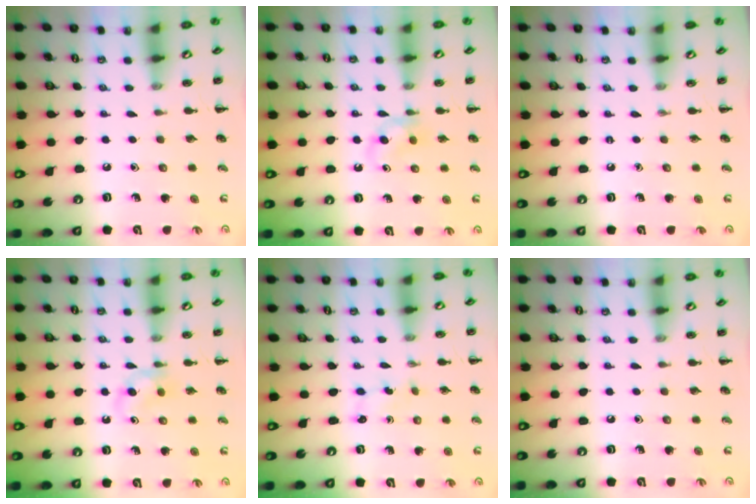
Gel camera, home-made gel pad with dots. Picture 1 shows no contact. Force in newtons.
{"total": 2.5, "press": 2.3, "slide": 1.0}
{"total": 0.0}
{"total": 2.5, "press": 2.3, "slide": 1.0}
{"total": 2.7, "press": 2.5, "slide": 0.9}
{"total": 0.0}